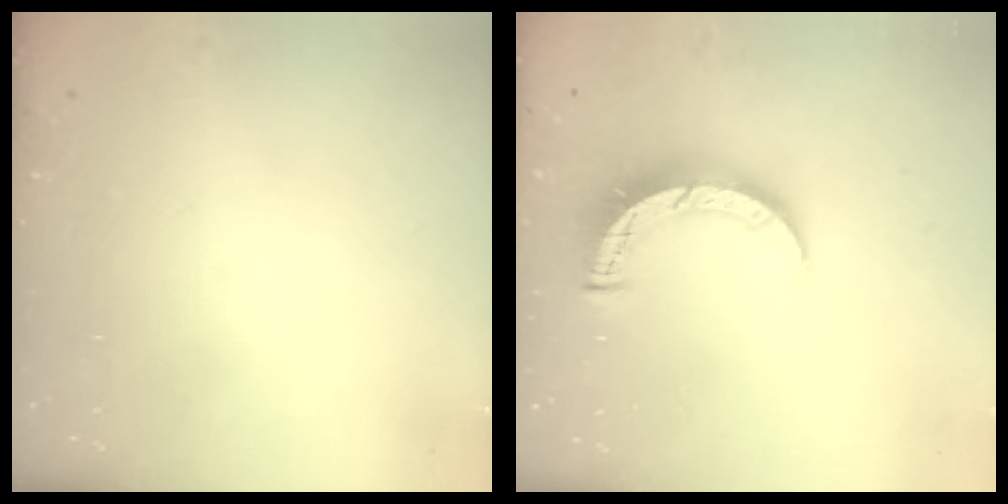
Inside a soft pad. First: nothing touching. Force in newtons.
{"total": 8.6, "press": 8.6, "slide": 0.6}